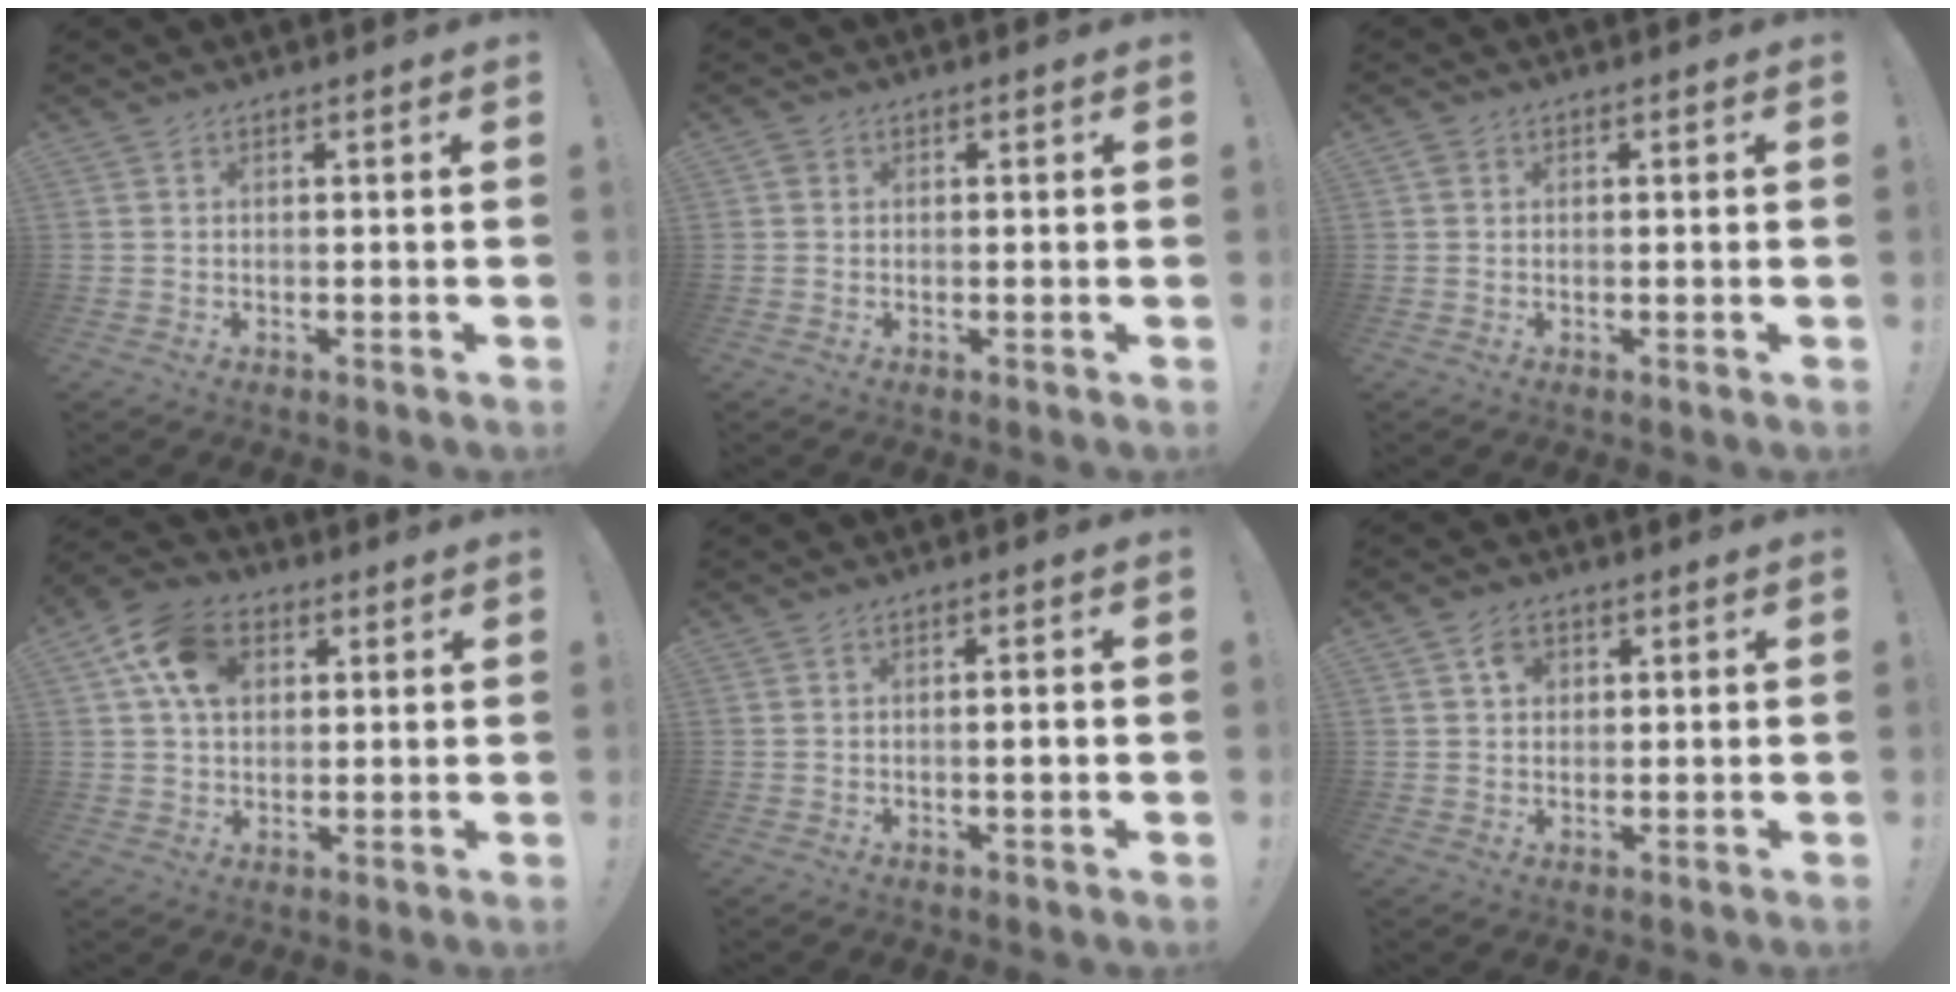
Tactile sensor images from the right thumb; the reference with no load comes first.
{"total": 0.8, "force": [0.1, 0.7, 0.4], "torque": [-0.005, 0.002, 0.001]}
{"total": 0.7, "force": [0.2, 0.6, 0.4], "torque": [-0.013, 0.005, 0.004]}
{"total": 12.6, "force": [4.6, 9.4, 7.0], "torque": [-0.117, -0.001, 0.093]}
{"total": 2.3, "force": [-0.5, -0.1, 2.3], "torque": [-0.039, 0.000, -0.011]}
{"total": 3.5, "force": [1.4, 2.8, 1.5], "torque": [-0.013, -0.003, 0.021]}